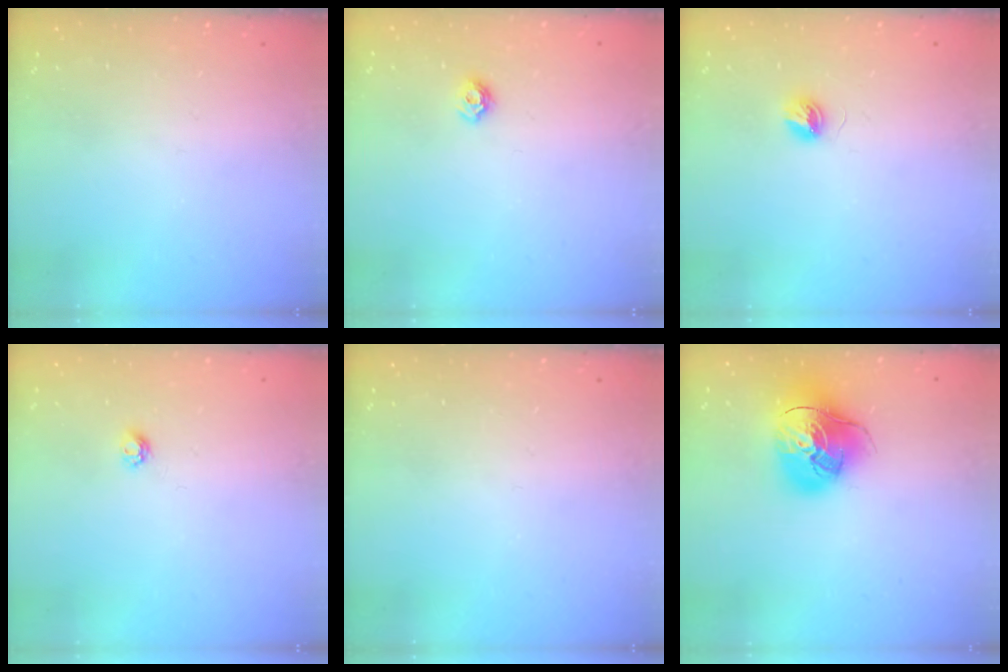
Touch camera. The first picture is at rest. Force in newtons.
{"total": 5.7, "press": 5.7, "slide": 0.7}
{"total": 4.3, "press": 4.3, "slide": 0.4}
{"total": 3.6, "press": 3.6, "slide": 0.5}
{"total": 0.0}
{"total": 17.7, "press": 17.5, "slide": 2.5}